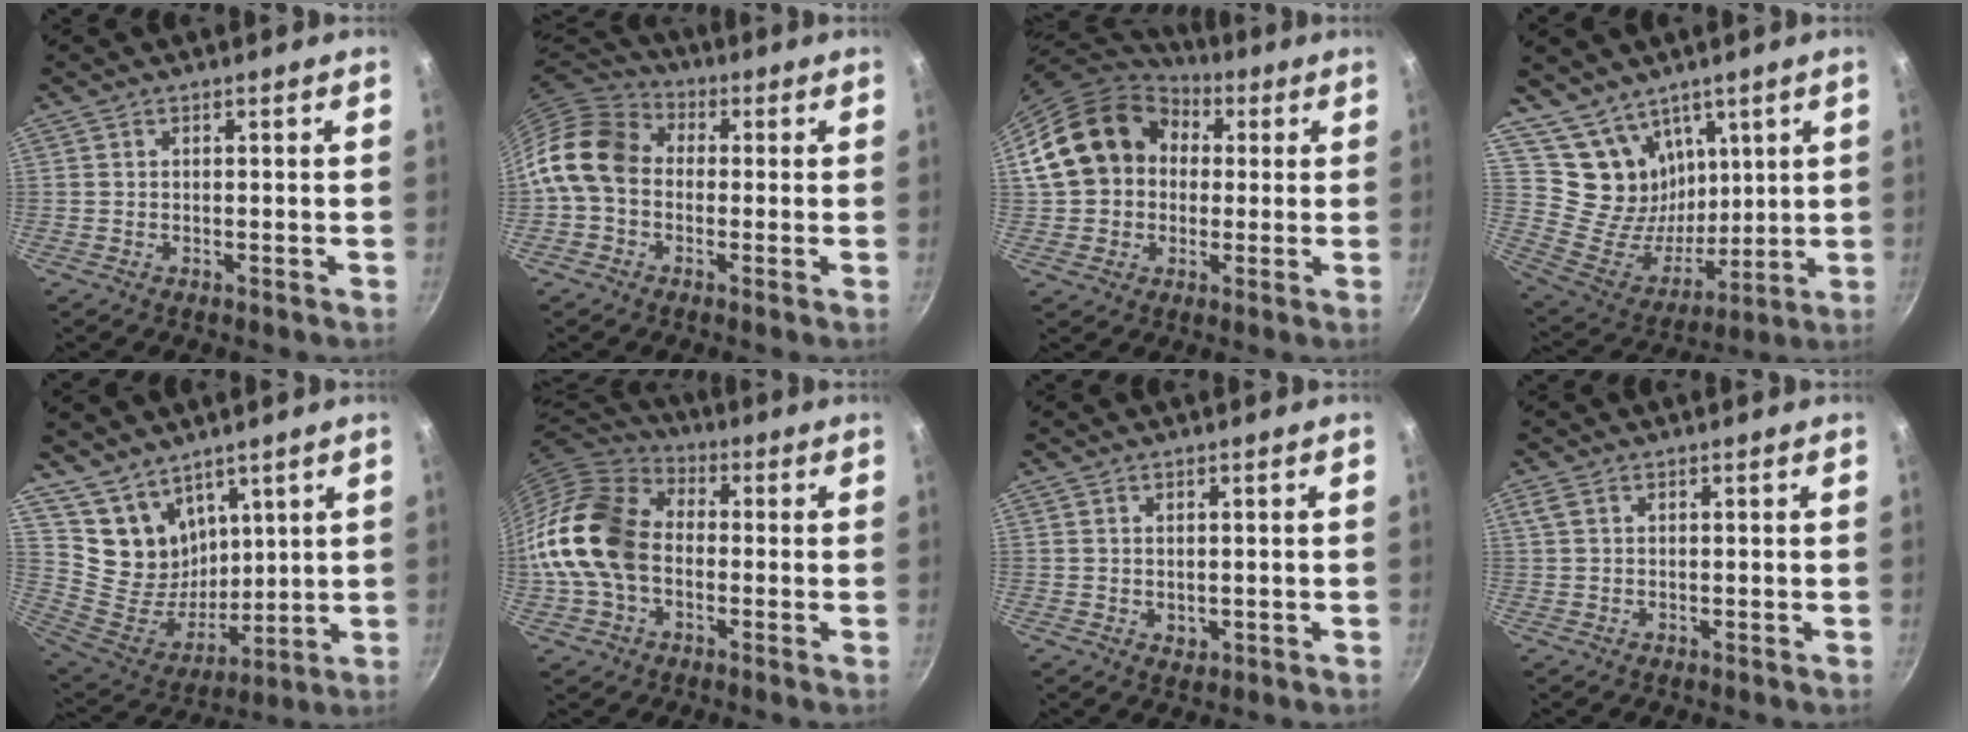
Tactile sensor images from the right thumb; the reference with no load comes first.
{"total": 12.2, "force": [-0.3, 9.6, 7.6], "torque": [-0.119, 0.030, -0.030]}
{"total": 19.0, "force": [3.0, 15.4, 10.8], "torque": [-0.176, 0.043, 0.043]}
{"total": 14.1, "force": [8.3, 10.3, 4.8], "torque": [-0.053, -0.070, 0.162]}
{"total": 13.1, "force": [8.8, 8.7, 4.2], "torque": [-0.049, -0.067, 0.184]}
{"total": 17.4, "force": [-1.6, 12.7, 11.8], "torque": [-0.211, 0.036, -0.045]}
{"total": 1.3, "force": [0.3, 1.0, 0.8], "torque": [-0.009, -0.003, 0.007]}
{"total": 1.6, "force": [0.7, 1.0, 1.1], "torque": [-0.024, 0.004, 0.017]}